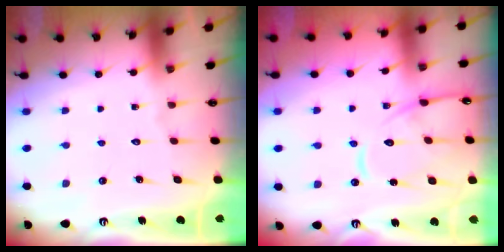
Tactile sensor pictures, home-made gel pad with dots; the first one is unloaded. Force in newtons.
{"total": 12.5, "press": 12.5, "slide": 1.0}